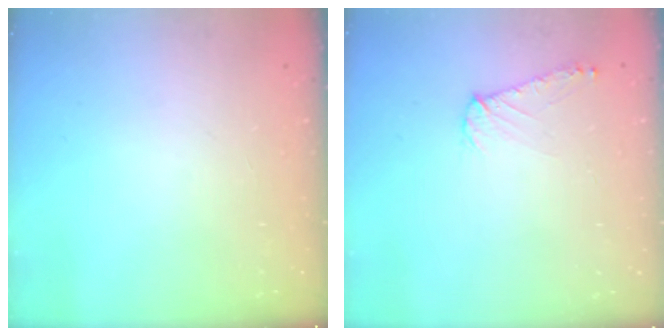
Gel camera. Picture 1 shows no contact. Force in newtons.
{"total": 7.3, "press": 7.2, "slide": 0.7}